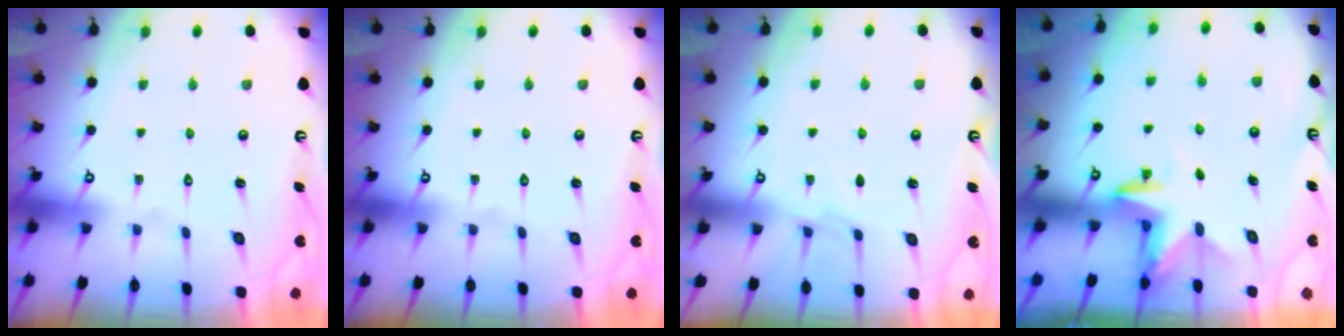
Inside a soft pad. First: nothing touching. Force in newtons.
{"total": 0.0}
{"total": 3.4, "press": 3.4, "slide": 0.5}
{"total": 3.4, "press": 3.4, "slide": 0.2}